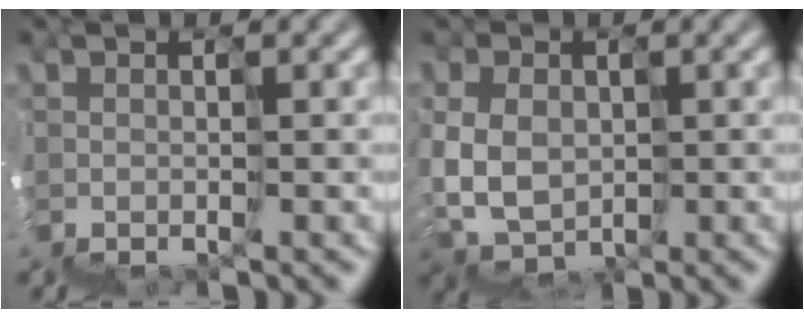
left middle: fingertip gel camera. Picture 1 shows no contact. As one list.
[{"total": 3.4, "force": [-0.1, 3.2, 1.0], "torque": [0.005, 0.010, 0.010]}]